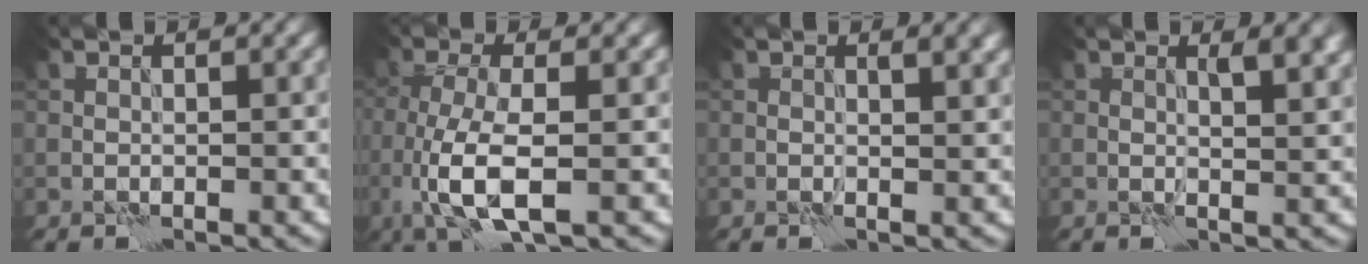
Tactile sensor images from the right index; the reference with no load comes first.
{"total": 6.2, "force": [-1.3, 2.1, 5.7], "torque": [-0.124, -0.006, -0.024]}
{"total": 1.9, "force": [0.6, 0.5, 1.7], "torque": [-0.022, -0.001, 0.010]}
{"total": 3.0, "force": [1.1, 0.8, 2.6], "torque": [-0.035, -0.001, 0.017]}